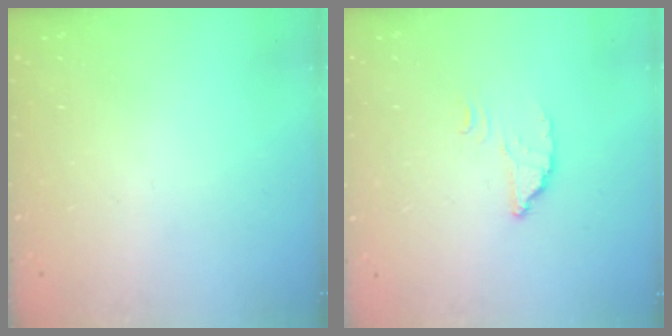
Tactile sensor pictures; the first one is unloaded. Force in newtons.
{"total": 2.7, "press": 2.7, "slide": 0.4}